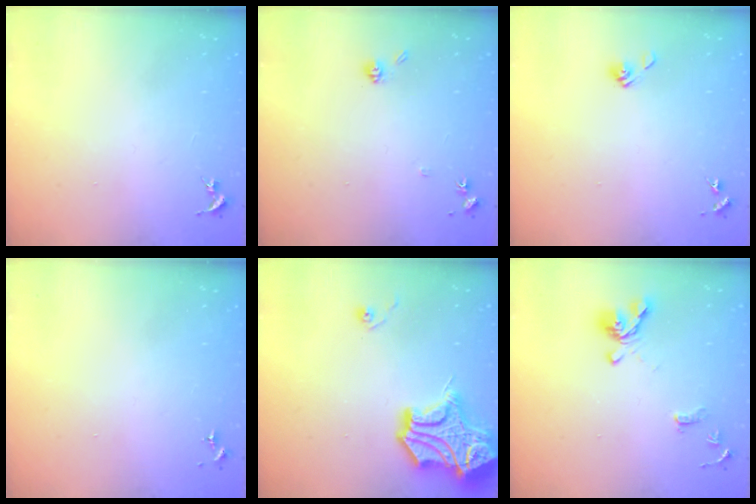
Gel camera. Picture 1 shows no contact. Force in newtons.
{"total": 5.8, "press": 5.7, "slide": 1.1}
{"total": 5.4, "press": 5.0, "slide": 2.2}
{"total": 0.0}
{"total": 21.1, "press": 21.0, "slide": 2.6}
{"total": 12.7, "press": 12.6, "slide": 1.5}